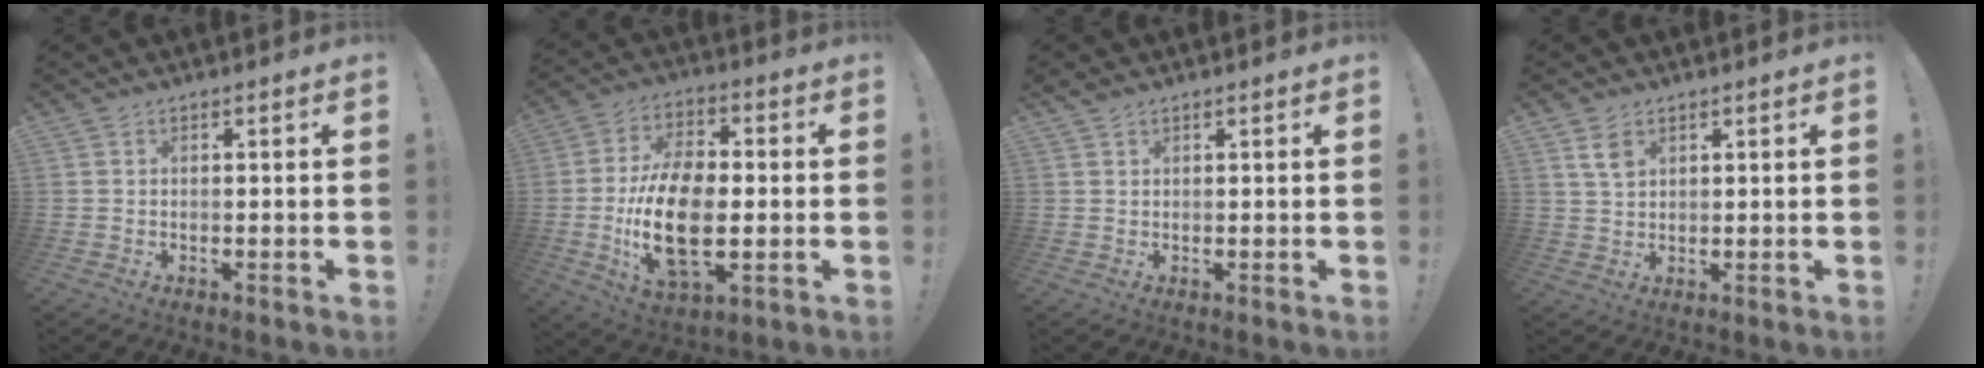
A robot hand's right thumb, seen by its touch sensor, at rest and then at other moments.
{"total": 19.1, "force": [-2.6, 10.6, 15.7], "torque": [-0.296, 0.001, -0.042]}
{"total": 1.4, "force": [1.1, 0.6, 0.5], "torque": [-0.009, -0.001, 0.021]}
{"total": 4.3, "force": [2.2, 2.5, 2.7], "torque": [-0.036, -0.008, 0.040]}